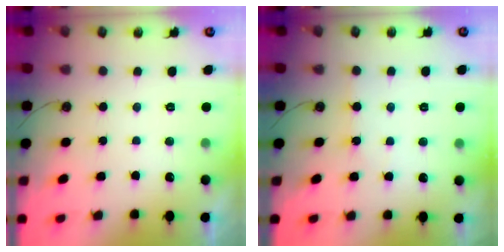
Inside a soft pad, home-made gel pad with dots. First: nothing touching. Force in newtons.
{"total": 2.9, "press": 2.9, "slide": 0.3}